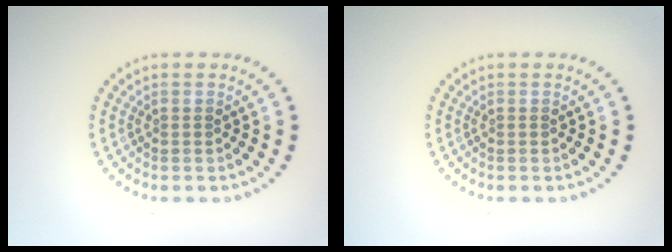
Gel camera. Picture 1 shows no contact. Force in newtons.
{"total": 0.0}